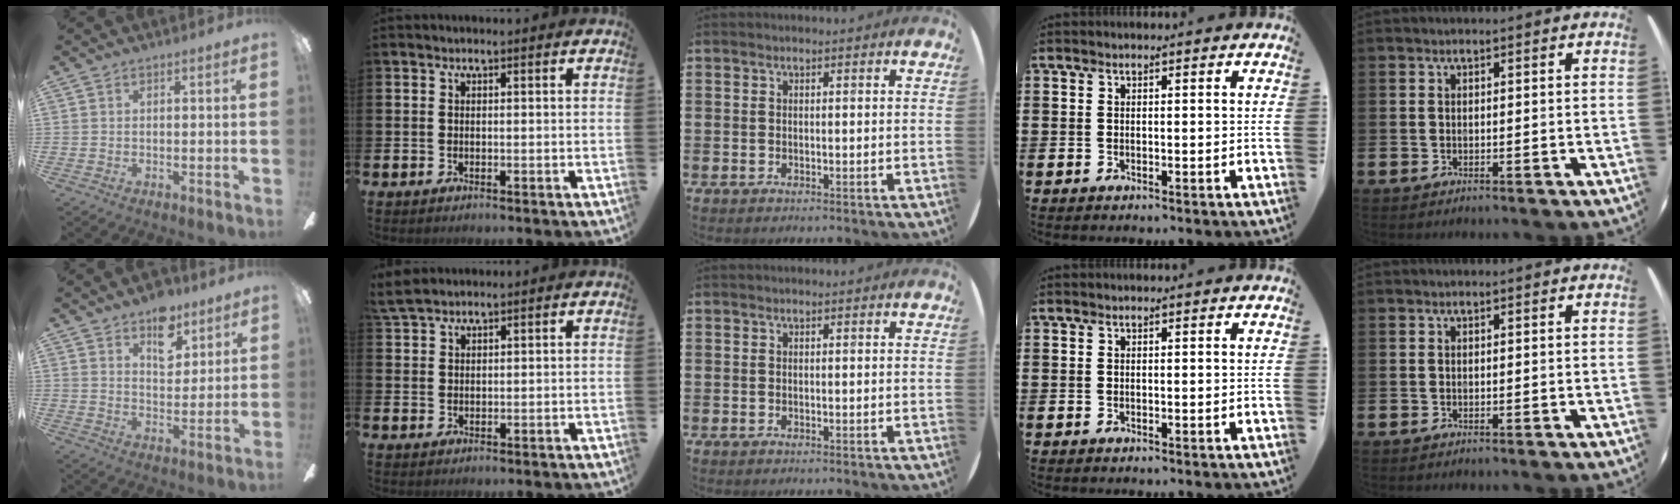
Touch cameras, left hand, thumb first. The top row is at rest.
{"thumb": {"total": 9.5, "force": [6.1, 5.4, 4.8], "torque": [-0.047, -0.029, 0.105]}, "index": {"total": 3.2, "force": [2.9, 0.9, 1.1], "torque": [-0.025, -0.005, 0.054]}}